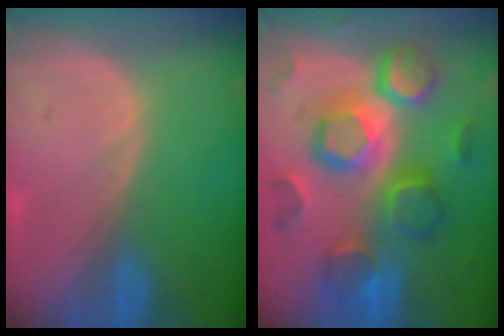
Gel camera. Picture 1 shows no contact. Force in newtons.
{"total": 12.4, "press": 12.4, "slide": 1.1}